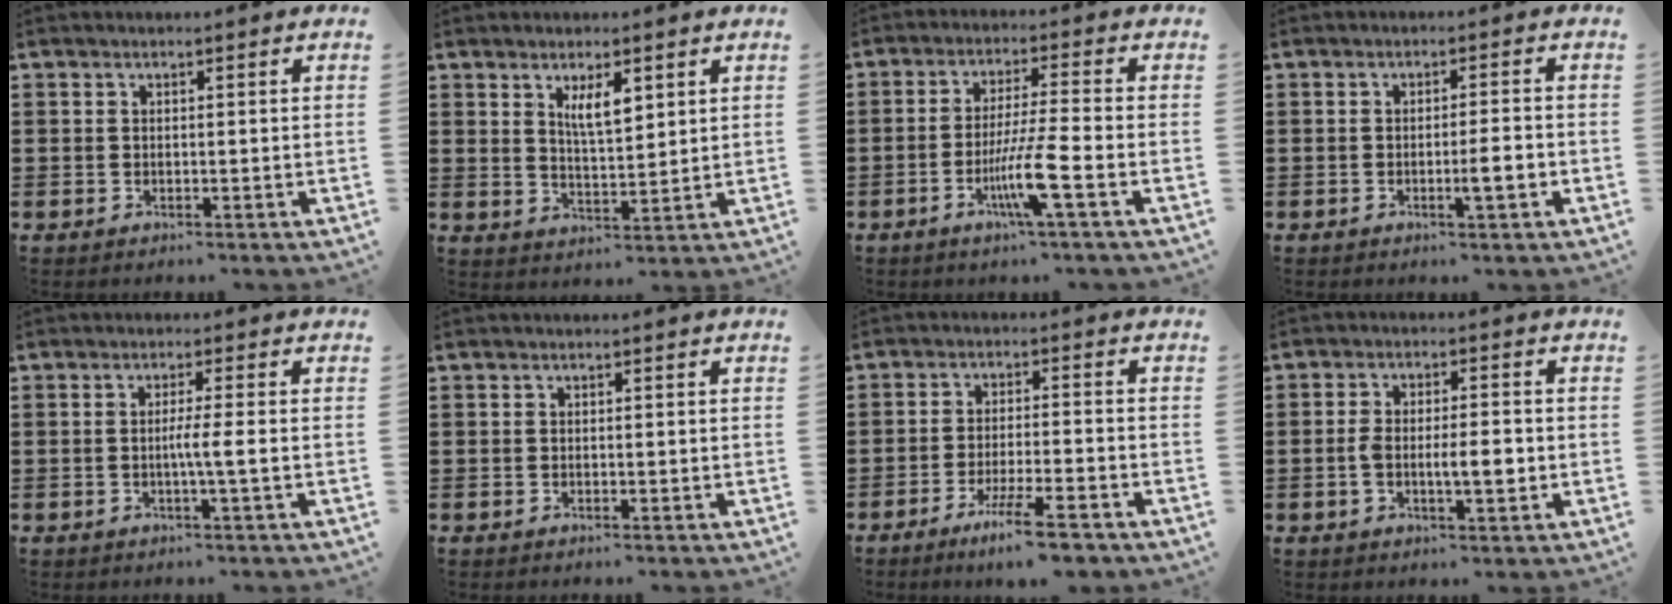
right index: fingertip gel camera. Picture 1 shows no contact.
{"total": 4.6, "force": [2.4, 1.5, 3.7], "torque": [-0.071, 0.001, 0.039]}
{"total": 7.8, "force": [-3.2, -0.2, 7.1], "torque": [-0.136, -0.016, -0.060]}
{"total": 3.4, "force": [-1.2, 0.3, 3.1], "torque": [-0.053, -0.003, -0.021]}
{"total": 3.3, "force": [-0.5, -0.4, 3.2], "torque": [-0.057, -0.008, -0.012]}
{"total": 0.0}
{"total": 6.8, "force": [-5.0, 0.1, 4.6], "torque": [-0.084, -0.010, -0.091]}
{"total": 5.6, "force": [-1.1, 1.9, 5.2], "torque": [-0.097, 0.003, -0.021]}